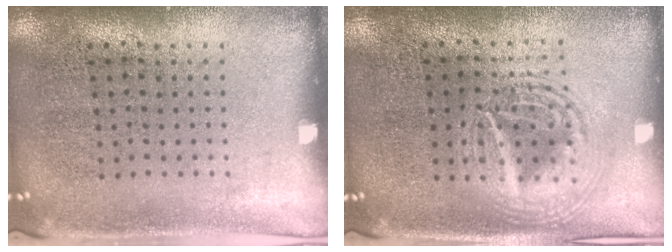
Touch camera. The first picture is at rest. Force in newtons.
{"total": 2.6, "press": 2.6, "slide": 0.3}